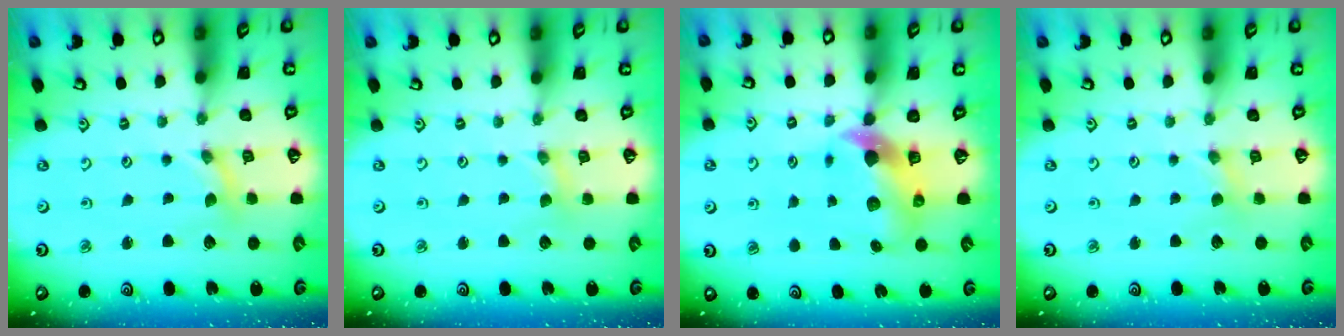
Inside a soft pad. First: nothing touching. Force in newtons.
{"total": 0.8, "press": 0.8, "slide": 0.2}
{"total": 7.6, "press": 7.6, "slide": 1.1}
{"total": 0.5, "press": 0.5, "slide": 0.1}